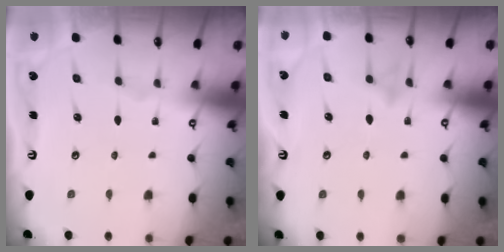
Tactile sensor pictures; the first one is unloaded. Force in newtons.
{"total": 8.3, "press": 8.2, "slide": 1.3}